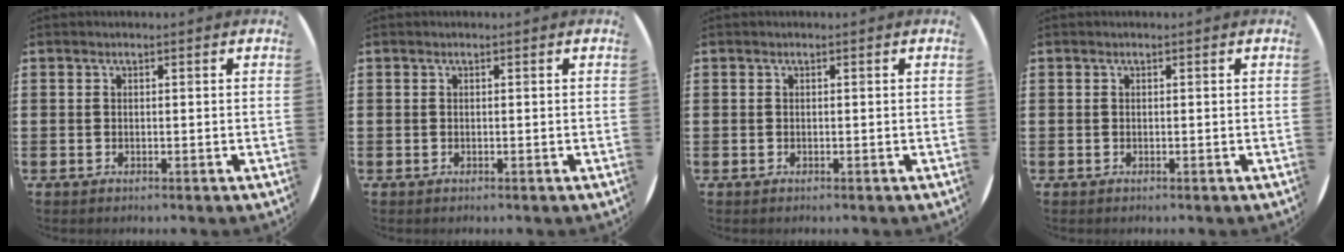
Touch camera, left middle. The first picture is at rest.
{"total": 0.0}
{"total": 0.0}
{"total": 0.0}